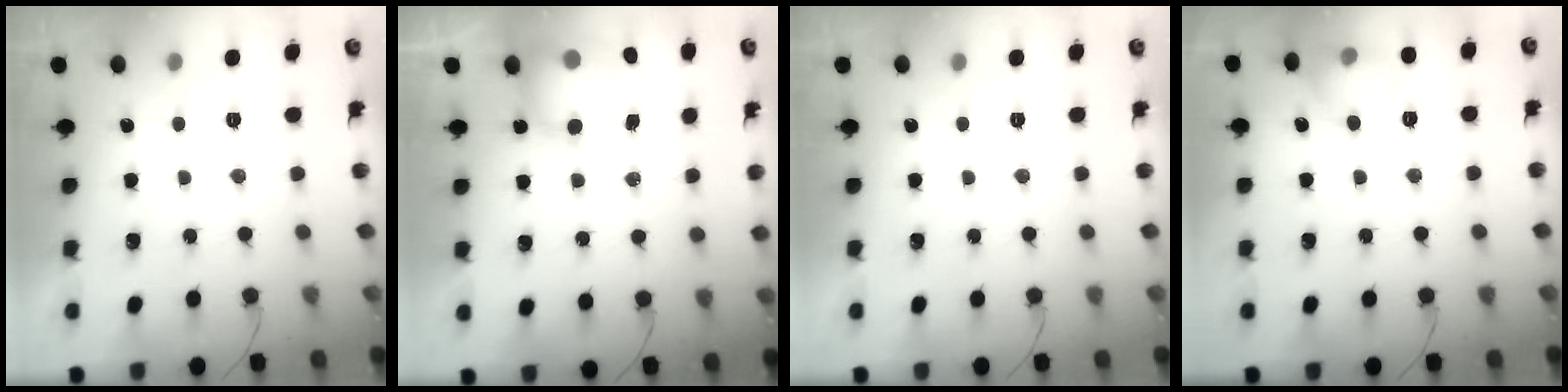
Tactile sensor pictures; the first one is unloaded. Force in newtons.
{"total": 11.3, "press": 8.5, "slide": 7.5}
{"total": 0.0}
{"total": 7.9, "press": 7.8, "slide": 1.3}